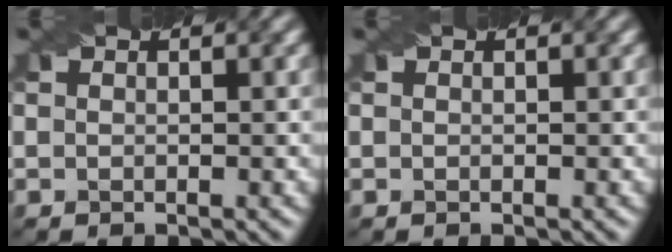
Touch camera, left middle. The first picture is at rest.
{"total": 0.0}